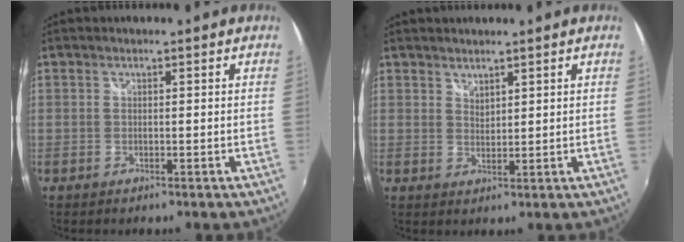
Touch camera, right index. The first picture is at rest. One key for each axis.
{"total": 2.0, "fx": 1.9, "fy": 0.4, "fz": 0.5, "tx": -0.004, "ty": 0.002, "tz": 0.034}